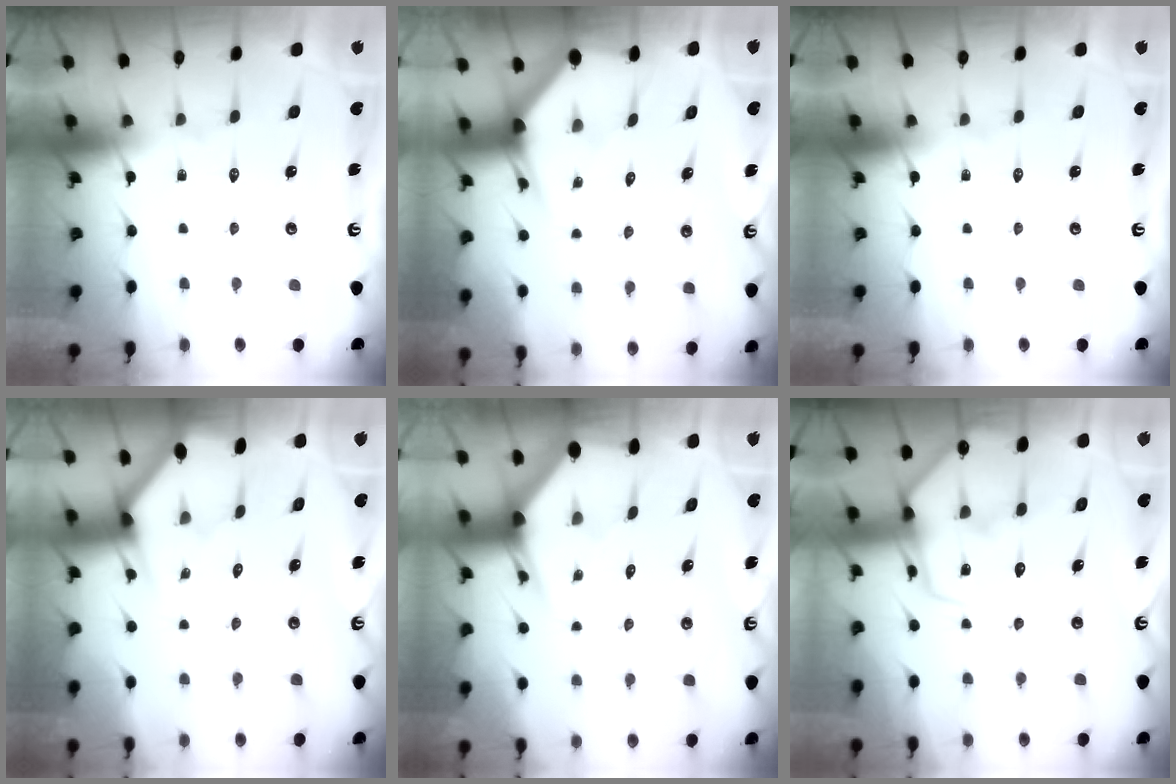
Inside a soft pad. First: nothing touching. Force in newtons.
{"total": 2.8, "press": 2.8, "slide": 0.0}
{"total": 0.0}
{"total": 2.9, "press": 2.9, "slide": 0.2}
{"total": 3.4, "press": 3.4, "slide": 0.4}
{"total": 9.9, "press": 9.8, "slide": 1.1}